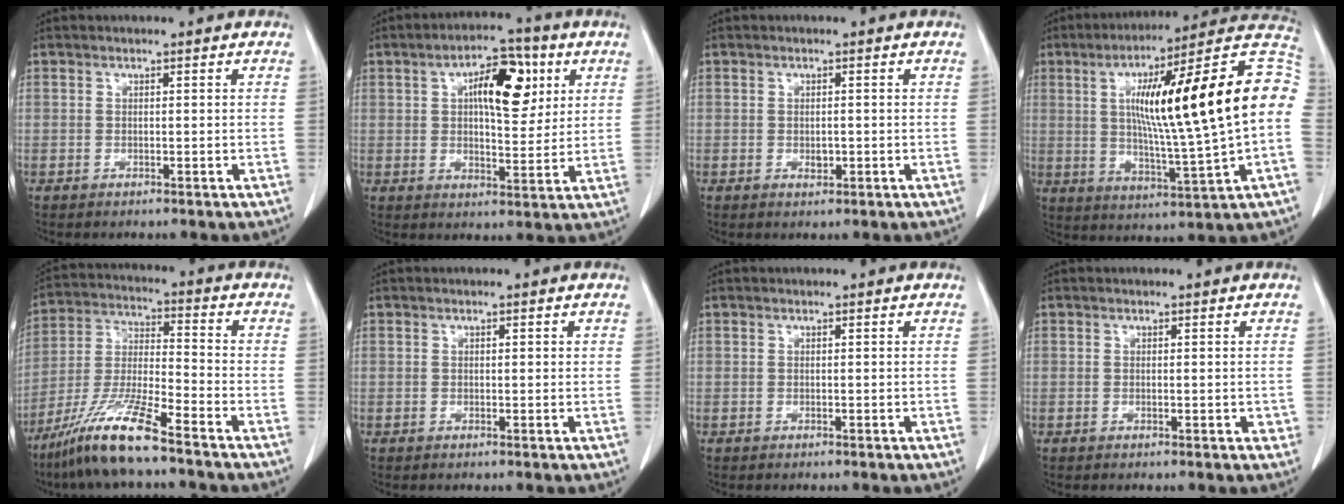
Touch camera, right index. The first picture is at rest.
{"total": 10.5, "force": [3.7, 4.2, 8.9], "torque": [-0.138, 0.020, 0.058]}
{"total": 1.3, "force": [-0.2, 0.8, 1.0], "torque": [-0.018, 0.000, 0.002]}
{"total": 25.6, "force": [2.2, 1.4, 25.5], "torque": [-0.326, 0.038, 0.026]}
{"total": 12.0, "force": [-8.6, 0.3, 8.4], "torque": [-0.175, -0.026, -0.170]}
{"total": 0.8, "force": [0.2, 0.3, 0.7], "torque": [-0.010, 0.001, 0.002]}
{"total": 0.0}
{"total": 1.3, "force": [0.0, 0.6, 1.2], "torque": [-0.015, -0.001, 0.004]}